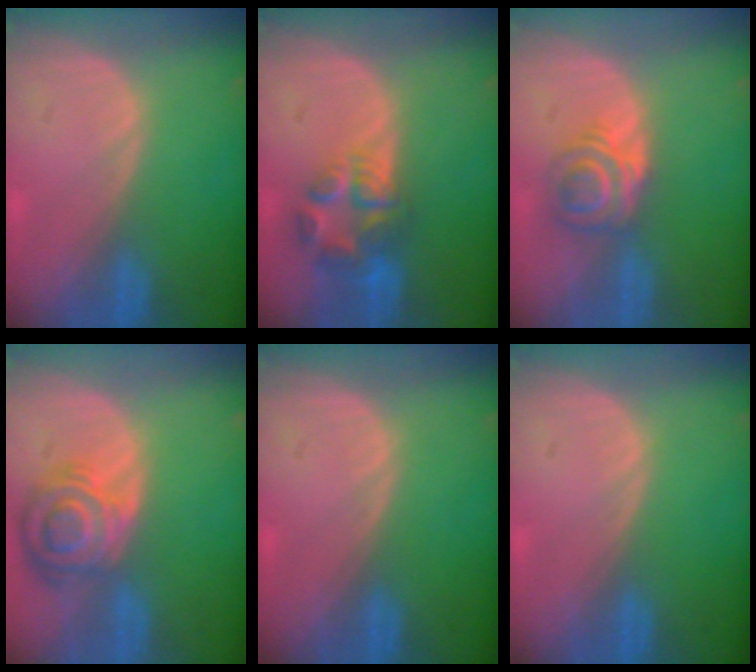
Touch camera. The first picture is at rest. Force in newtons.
{"total": 6.8, "press": 6.3, "slide": 2.6}
{"total": 6.1, "press": 5.2, "slide": 3.2}
{"total": 8.4, "press": 7.4, "slide": 3.9}
{"total": 0.0}
{"total": 0.0}